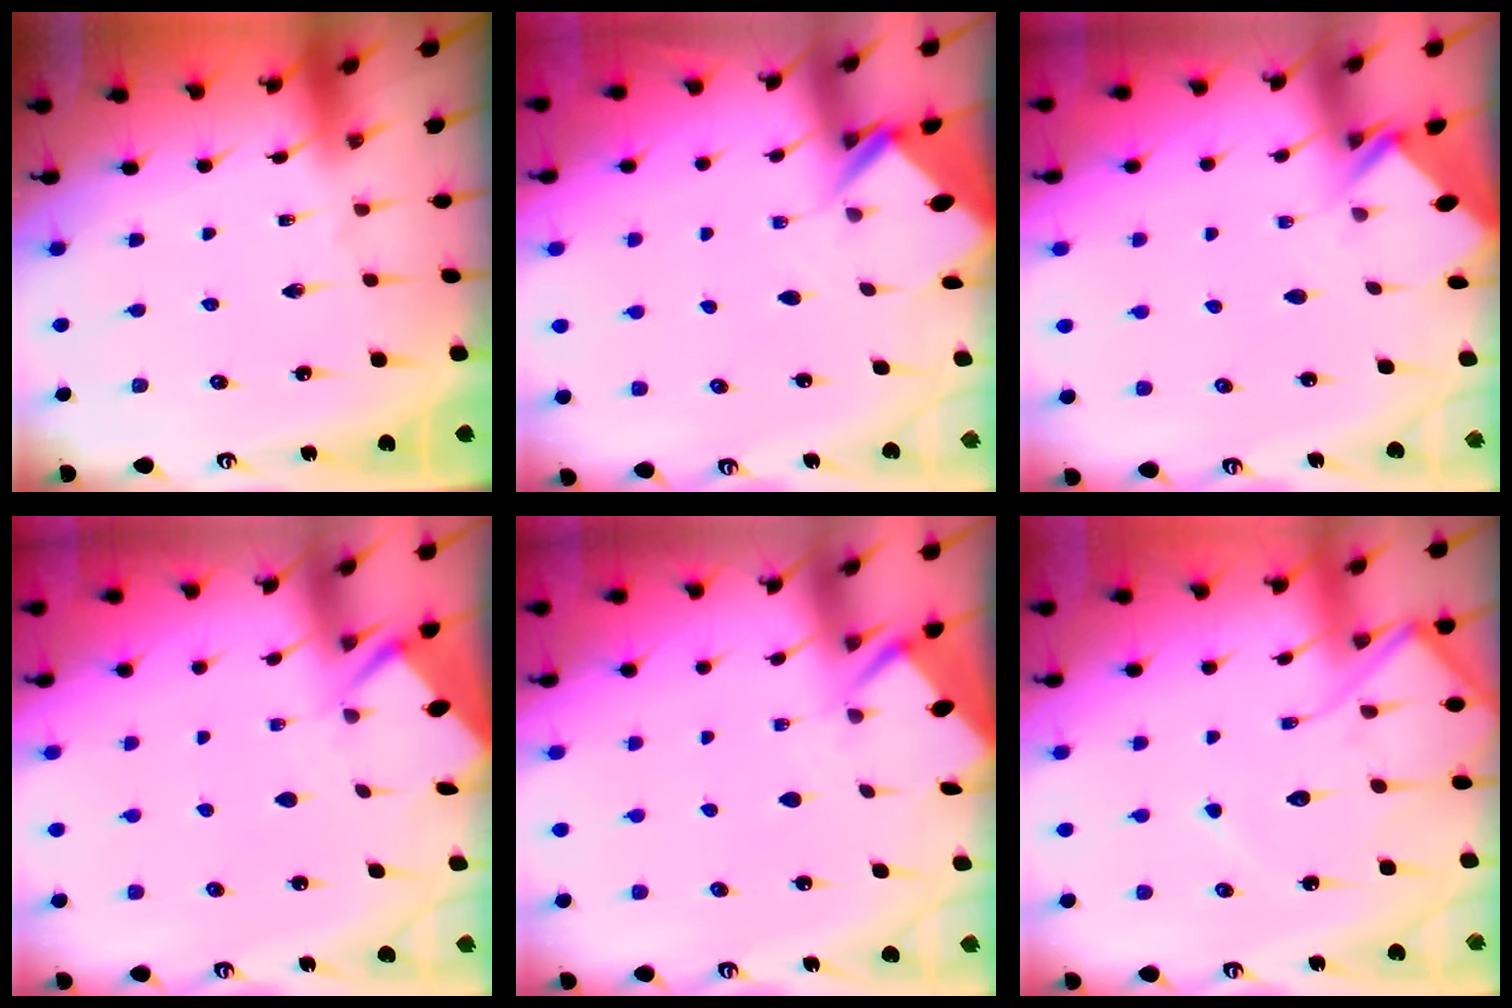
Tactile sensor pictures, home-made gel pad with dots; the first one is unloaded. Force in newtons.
{"total": 2.6, "press": 2.6, "slide": 0.1}
{"total": 2.9, "press": 2.9, "slide": 0.2}
{"total": 2.8, "press": 2.8, "slide": 0.4}
{"total": 2.8, "press": 2.8, "slide": 0.3}
{"total": 10.9, "press": 10.9, "slide": 1.0}